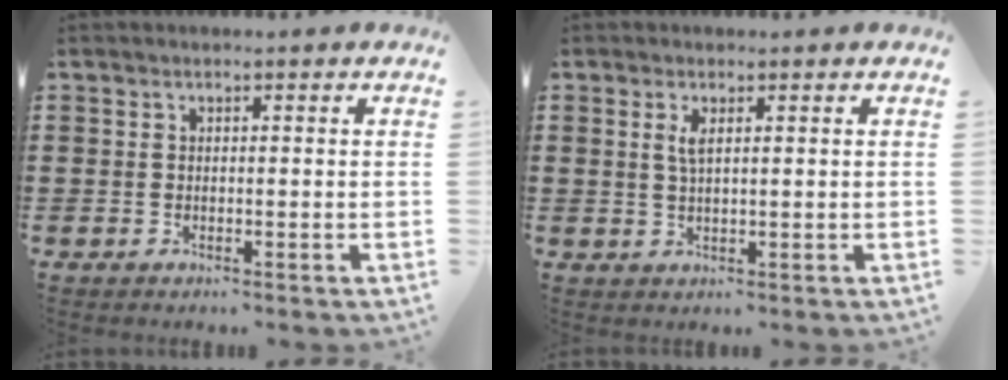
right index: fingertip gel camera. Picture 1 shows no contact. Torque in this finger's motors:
{"motor_torque": [0.64, 0.45, 0.08, 0.07]}